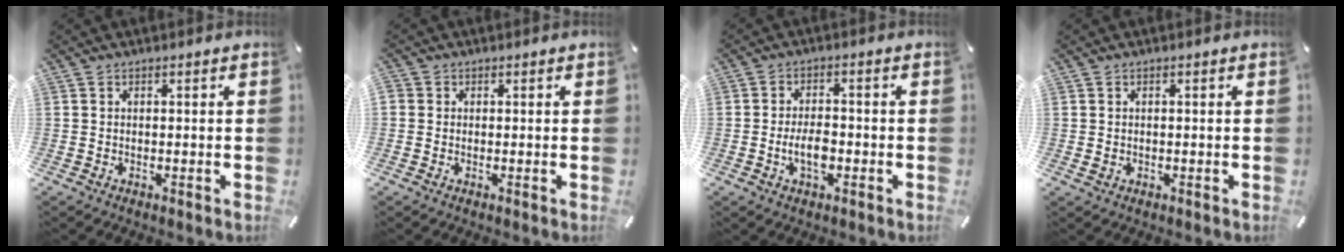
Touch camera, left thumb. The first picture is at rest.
{"total": 1.1, "force": [-0.1, 1.1, 0.1], "torque": [0.000, 0.006, -0.005]}
{"total": 5.6, "force": [-1.6, 3.0, 4.5], "torque": [-0.096, 0.005, -0.031]}
{"total": 0.7, "force": [0.0, 0.6, 0.3], "torque": [-0.005, 0.004, 0.000]}